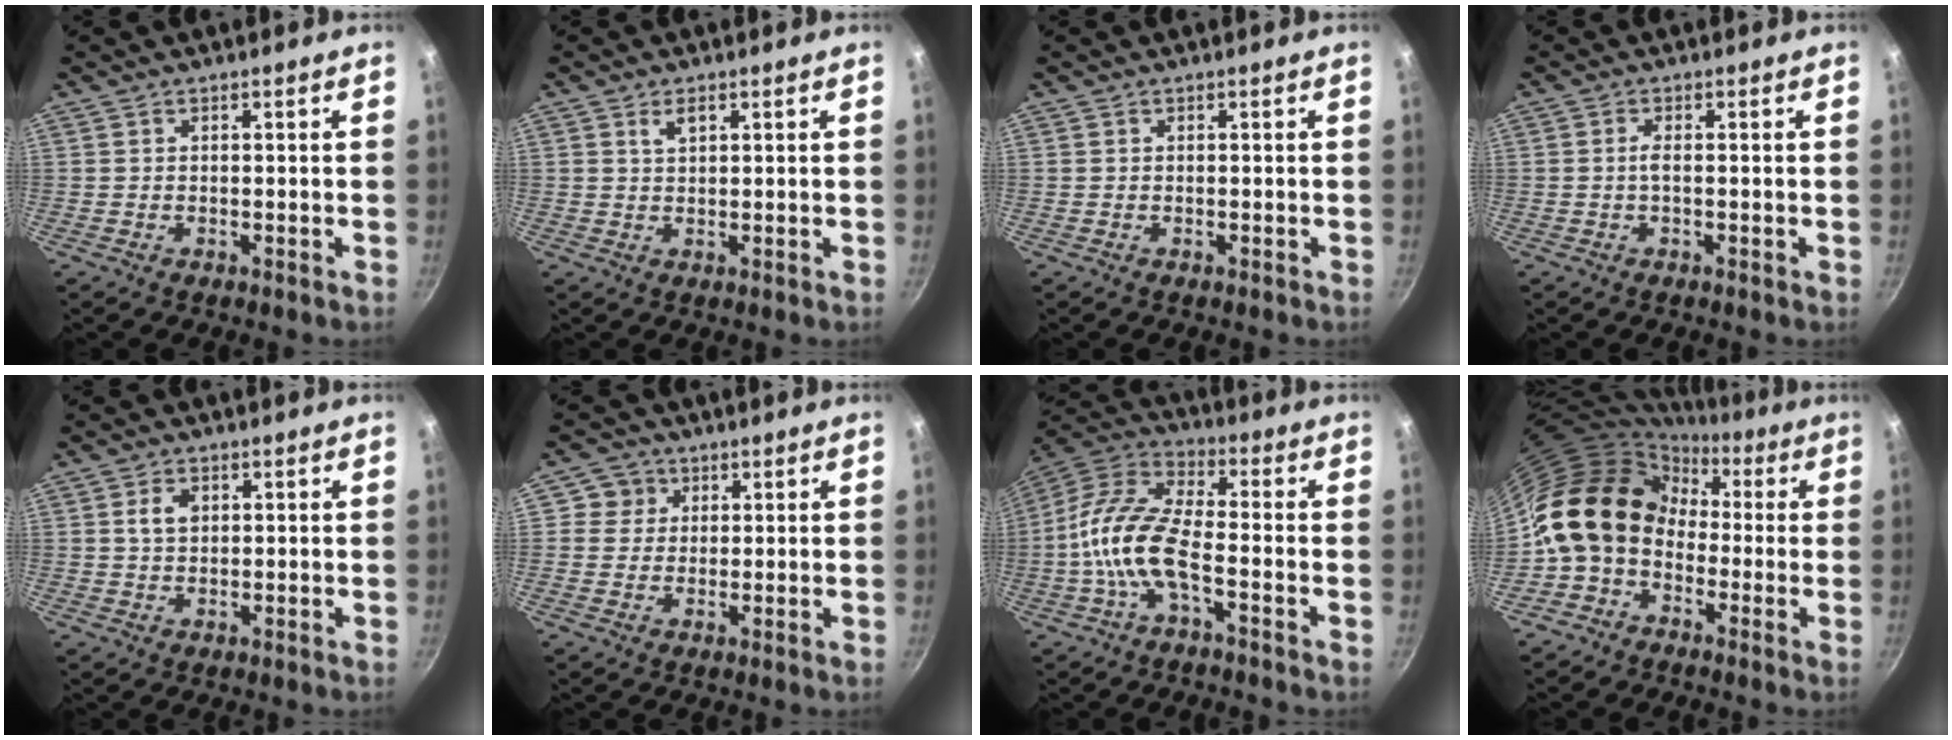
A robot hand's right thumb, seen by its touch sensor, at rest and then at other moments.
{"total": 2.4, "force": [1.2, 1.2, 1.6], "torque": [-0.022, -0.001, 0.022]}
{"total": 0.0}
{"total": 1.5, "force": [-0.2, 0.2, 1.5], "torque": [-0.035, 0.003, -0.007]}
{"total": 3.6, "force": [0.9, 2.5, 2.4], "torque": [-0.032, 0.001, 0.016]}
{"total": 4.3, "force": [1.2, 4.1, 0.4], "torque": [0.035, 0.005, 0.011]}
{"total": 12.8, "force": [-3.6, 4.9, 11.3], "torque": [-0.227, 0.039, -0.088]}
{"total": 14.5, "force": [-0.9, 11.7, 8.5], "torque": [-0.119, 0.043, -0.039]}